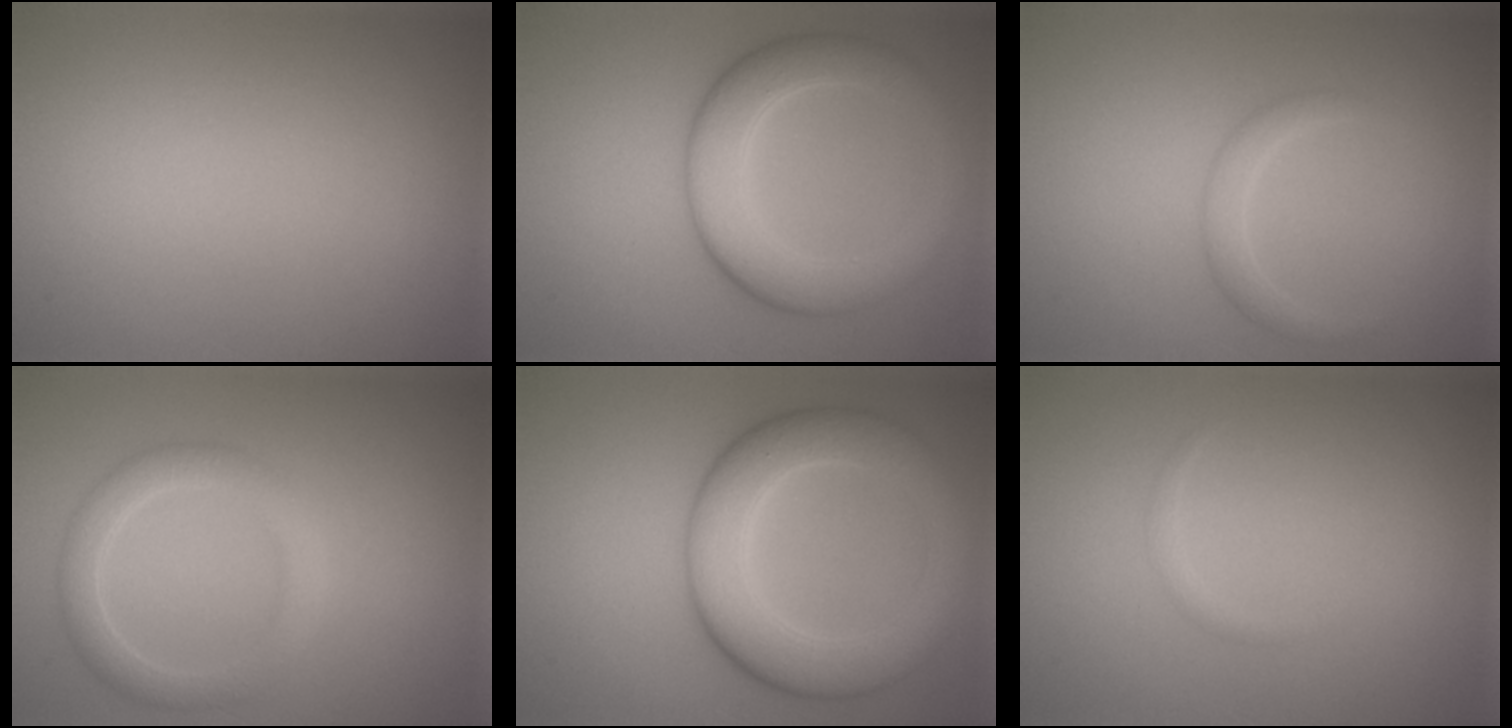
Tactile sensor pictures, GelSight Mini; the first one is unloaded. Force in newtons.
{"total": 5.9, "press": 5.9, "slide": 0.2}
{"total": 1.5, "press": 1.5, "slide": 0.0}
{"total": 3.0, "press": 3.0, "slide": 0.3}
{"total": 7.6, "press": 7.6, "slide": 0.1}
{"total": 0.6, "press": 0.6, "slide": 0.1}